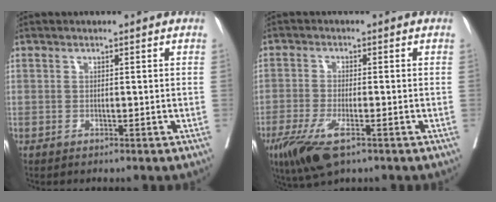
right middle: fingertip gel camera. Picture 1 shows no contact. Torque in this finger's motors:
{"motor_torque": [1.19, -0.85, 0.40, 0.13]}